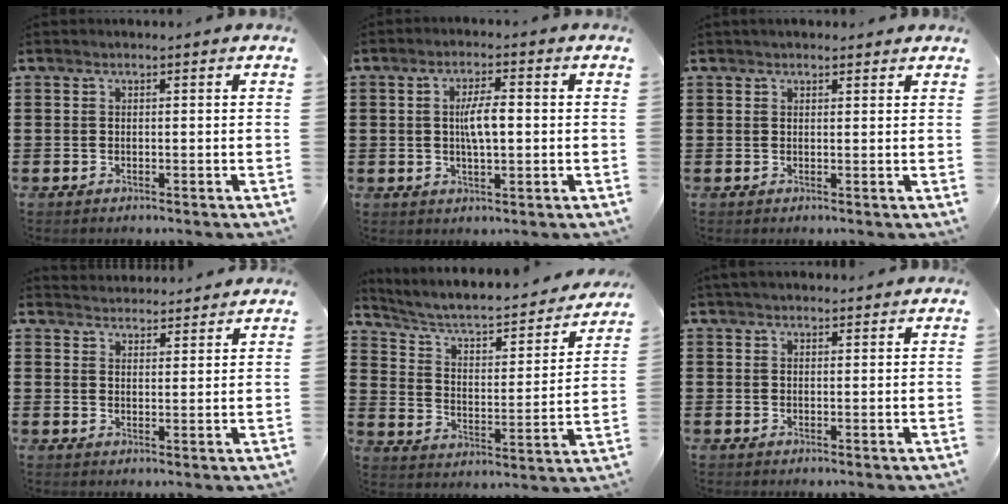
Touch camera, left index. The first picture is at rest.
{"total": 5.0, "force": [0.2, 1.6, 4.7], "torque": [-0.097, 0.003, -0.001]}
{"total": 1.5, "force": [1.3, 0.5, 0.5], "torque": [-0.012, 0.004, 0.025]}
{"total": 2.9, "force": [2.9, 0.1, -0.4], "torque": [-0.001, -0.011, 0.055]}
{"total": 4.9, "force": [3.9, 1.6, 2.4], "torque": [-0.070, -0.031, 0.057]}
{"total": 2.1, "force": [1.8, 0.7, 0.7], "torque": [-0.016, 0.004, 0.035]}